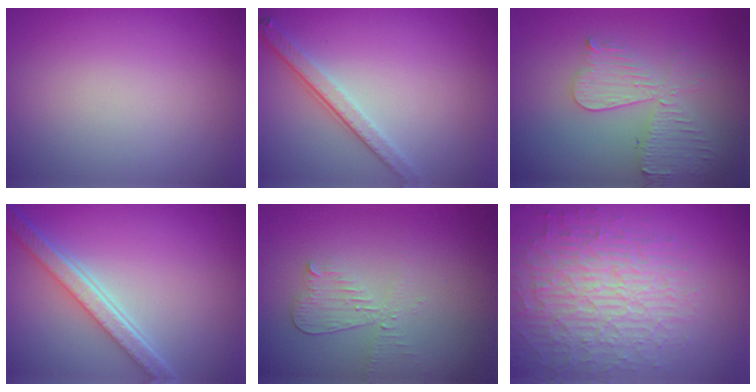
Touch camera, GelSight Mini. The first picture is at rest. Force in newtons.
{"total": 2.9, "press": 2.5, "slide": 1.5}
{"total": 4.4, "press": 3.8, "slide": 2.1}
{"total": 5.6, "press": 4.0, "slide": 3.9}
{"total": 2.1, "press": 2.1, "slide": 0.2}
{"total": 7.3, "press": 5.3, "slide": 4.9}